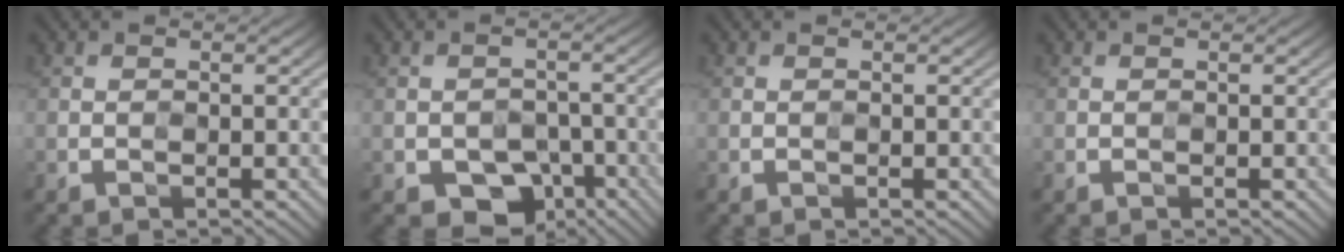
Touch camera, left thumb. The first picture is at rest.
{"total": 6.8, "force": [-3.8, 4.6, 3.3], "torque": [-0.046, -0.008, -0.060]}
{"total": 0.0}
{"total": 0.0}